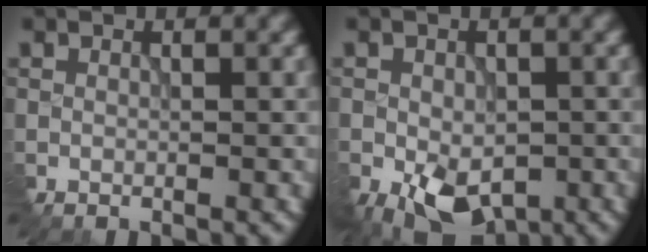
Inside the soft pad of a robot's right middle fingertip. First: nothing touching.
{"total": 6.6, "force": [-2.7, 4.3, 4.2], "torque": [-0.092, -0.032, -0.034]}